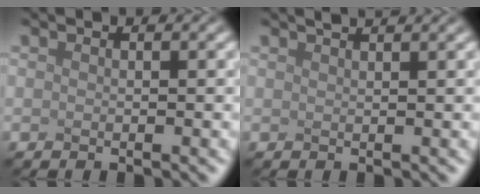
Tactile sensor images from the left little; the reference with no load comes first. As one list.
[{"total": 2.4, "force": [1.9, 0.8, 1.3], "torque": [0.003, 0.016, -0.004]}]